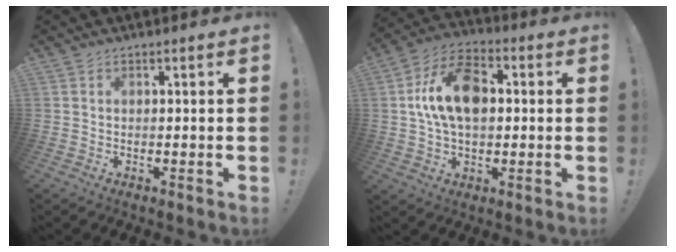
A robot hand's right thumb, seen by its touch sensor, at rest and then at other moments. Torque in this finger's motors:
{"motor_torque": [2.12, 2.14, 0.36, -0.11, 0.12]}